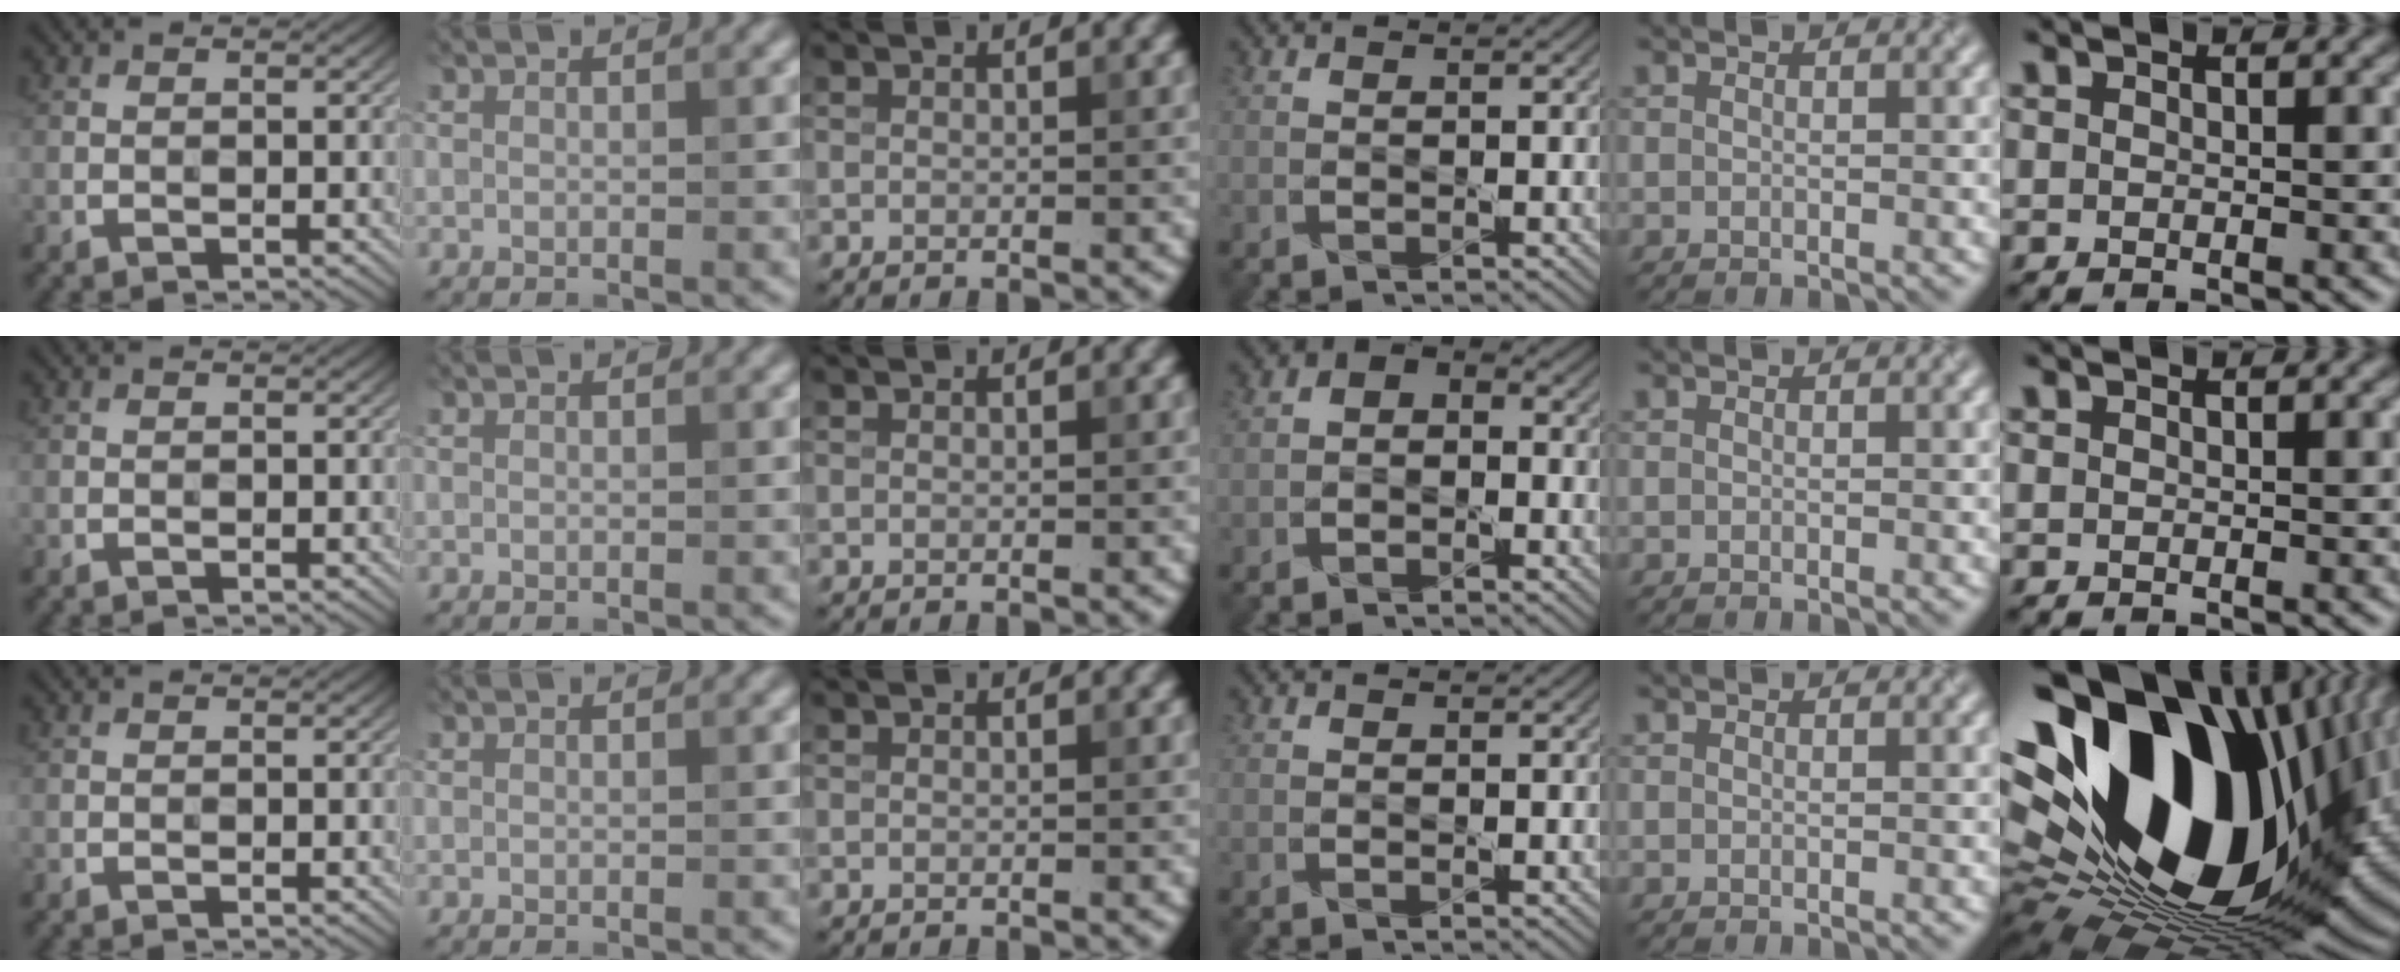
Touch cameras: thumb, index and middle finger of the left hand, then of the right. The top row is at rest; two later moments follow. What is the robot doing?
{"motion": "shake", "object": "handbell"}